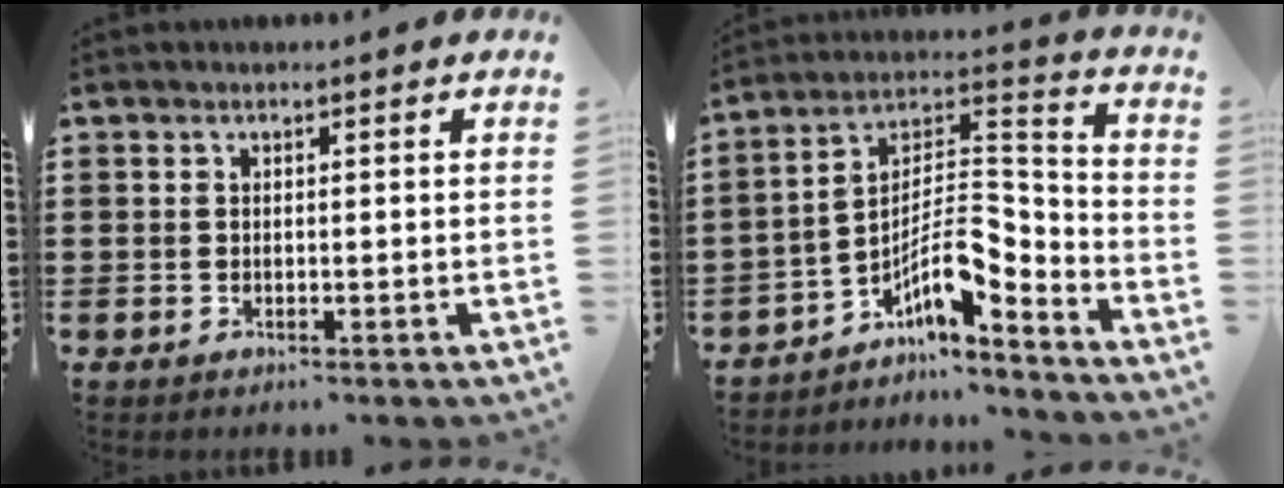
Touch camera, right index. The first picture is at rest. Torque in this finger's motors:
{"motor_torque": [0.64, -0.57, 0.59, 0.12]}